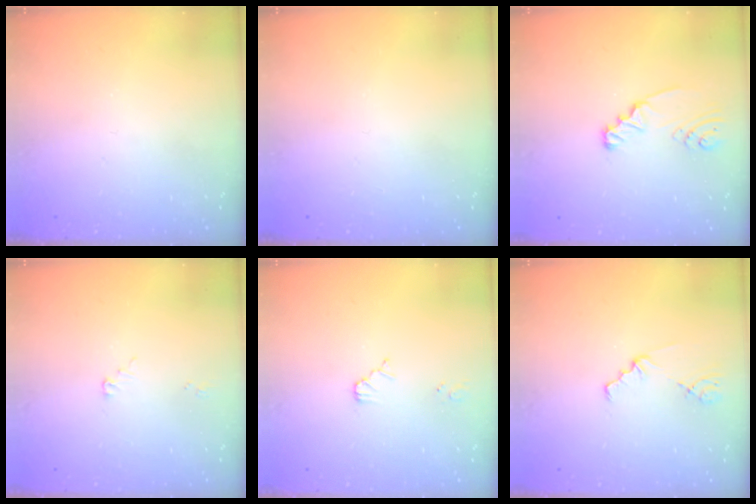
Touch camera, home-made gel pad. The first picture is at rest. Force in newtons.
{"total": 0.0}
{"total": 2.4, "press": 2.4, "slide": 0.3}
{"total": 2.4, "press": 2.4, "slide": 0.3}
{"total": 2.9, "press": 2.8, "slide": 0.4}
{"total": 1.4, "press": 1.3, "slide": 0.3}